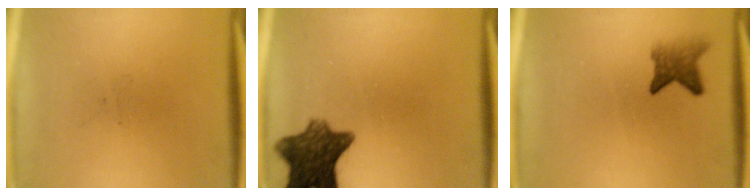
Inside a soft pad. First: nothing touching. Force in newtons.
{"total": 9.7}
{"total": 3.2}